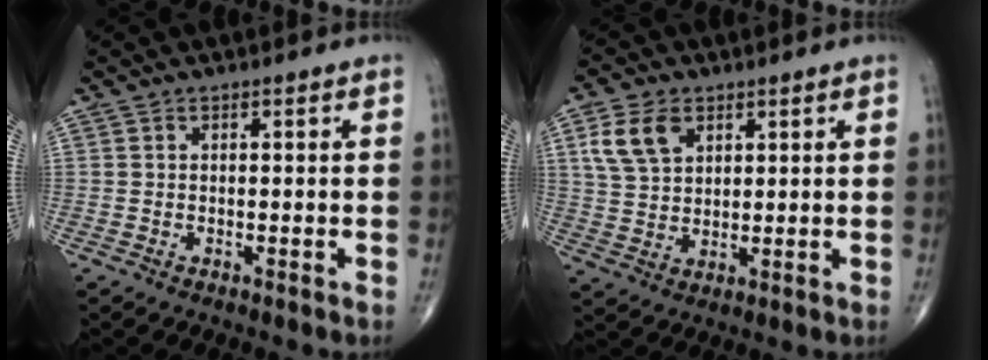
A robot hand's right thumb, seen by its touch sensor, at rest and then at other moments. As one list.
[{"total": 8.3, "force": [3.6, 5.4, 5.1], "torque": [-0.090, -0.006, 0.072]}]